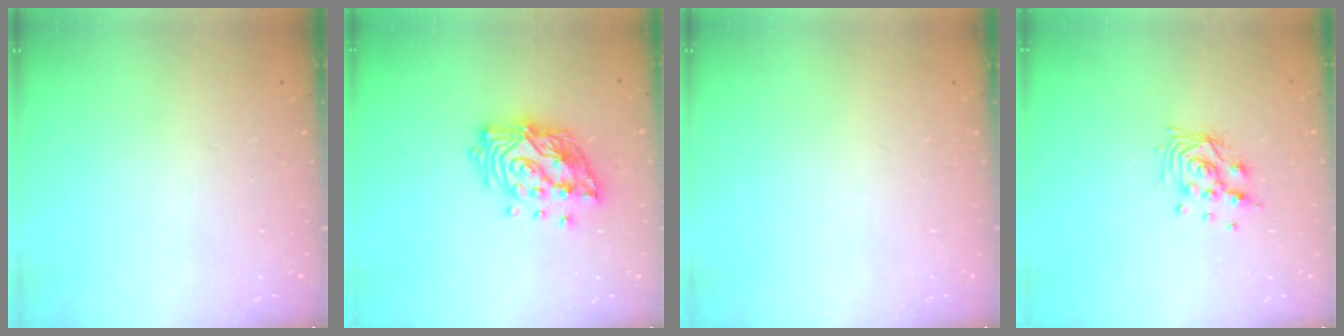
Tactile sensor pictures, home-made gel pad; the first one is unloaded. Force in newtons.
{"total": 17.9, "press": 17.8, "slide": 2.1}
{"total": 0.0}
{"total": 9.3, "press": 9.3, "slide": 0.4}